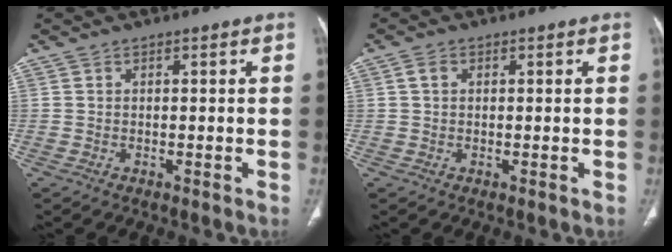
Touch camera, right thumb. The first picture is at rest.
{"total": 1.6, "force": [0.4, 1.1, 1.1], "torque": [-0.019, 0.004, 0.009]}